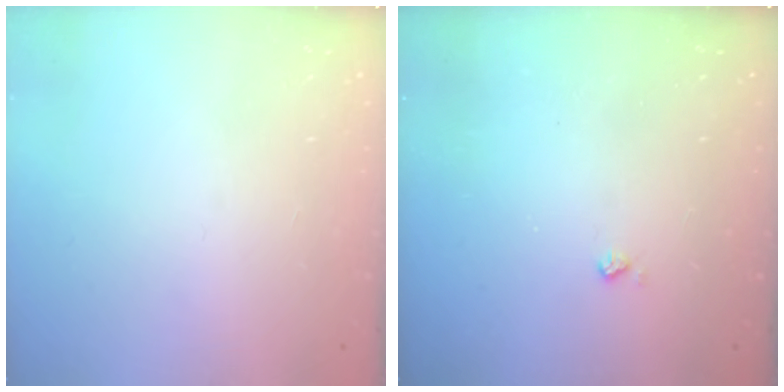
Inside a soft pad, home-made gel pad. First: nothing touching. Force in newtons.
{"total": 2.5, "press": 2.5, "slide": 0.5}